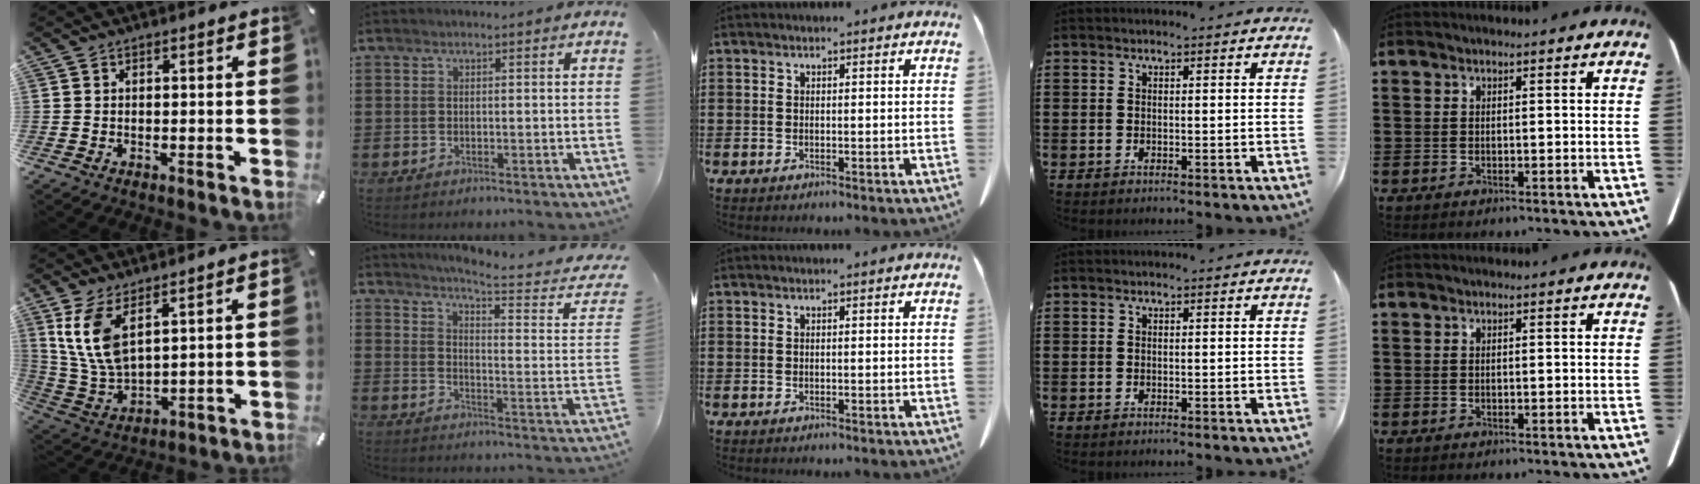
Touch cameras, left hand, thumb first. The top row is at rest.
{"thumb": {"total": 10.9, "force": [6.1, 4.8, 7.7], "torque": [-0.191, -0.034, 0.110]}, "index": {"total": 5.0, "force": [4.3, -0.9, 2.4], "torque": [-0.053, -0.038, 0.062]}}